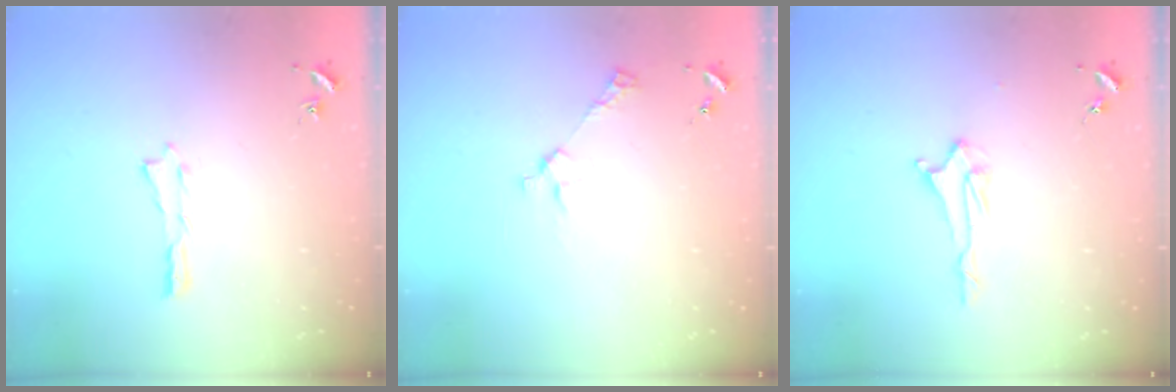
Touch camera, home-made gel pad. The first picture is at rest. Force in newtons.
{"total": 2.9, "press": 2.9, "slide": 0.2}
{"total": 2.0, "press": 2.0, "slide": 0.4}